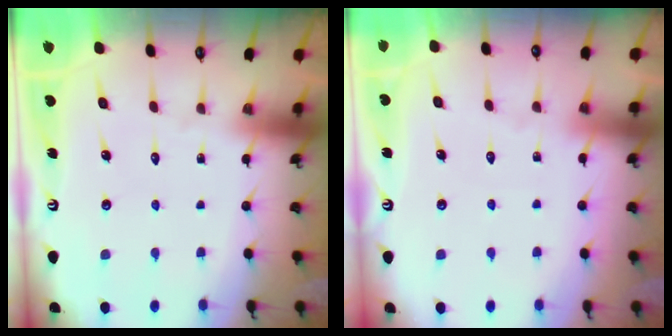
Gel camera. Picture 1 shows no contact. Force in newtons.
{"total": 2.7, "press": 2.6, "slide": 0.4}